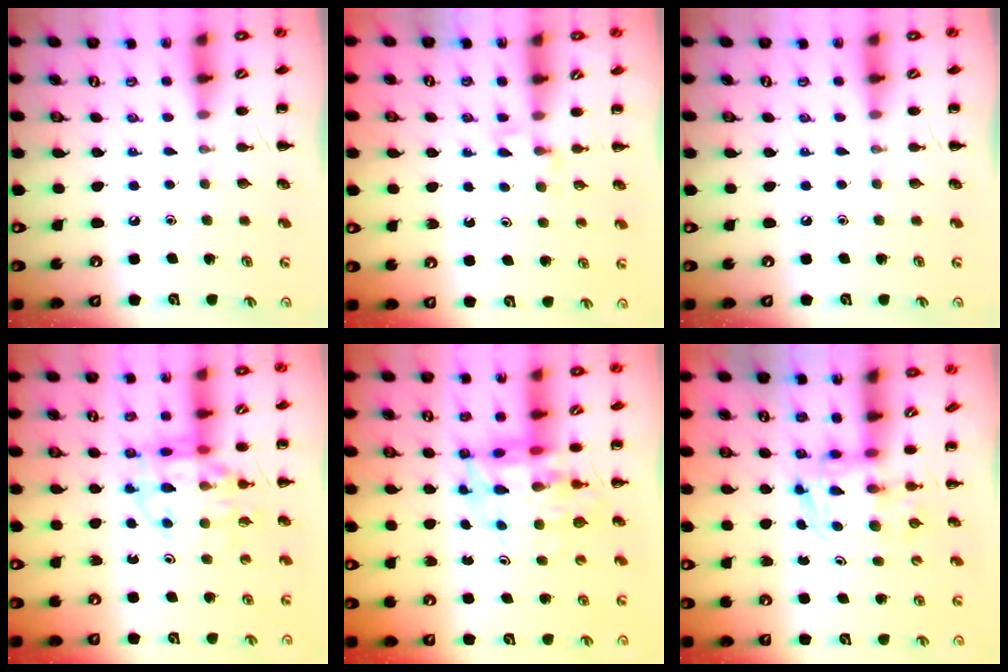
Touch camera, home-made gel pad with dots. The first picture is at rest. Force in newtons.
{"total": 3.8, "press": 3.6, "slide": 1.3}
{"total": 0.0}
{"total": 14.7, "press": 14.3, "slide": 3.6}
{"total": 9.5, "press": 8.9, "slide": 3.4}
{"total": 3.5, "press": 3.5, "slide": 0.6}